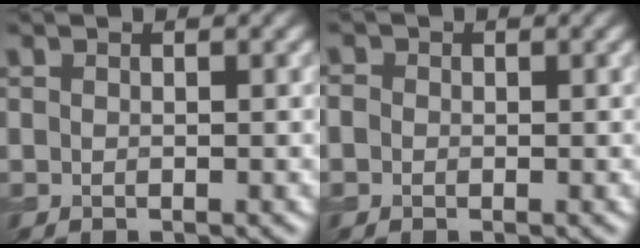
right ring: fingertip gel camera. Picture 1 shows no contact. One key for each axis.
{"total": 0.9, "fx": 0.0, "fy": 0.9, "fz": 0.2, "tx": -0.002, "ty": -0.005, "tz": -0.005}